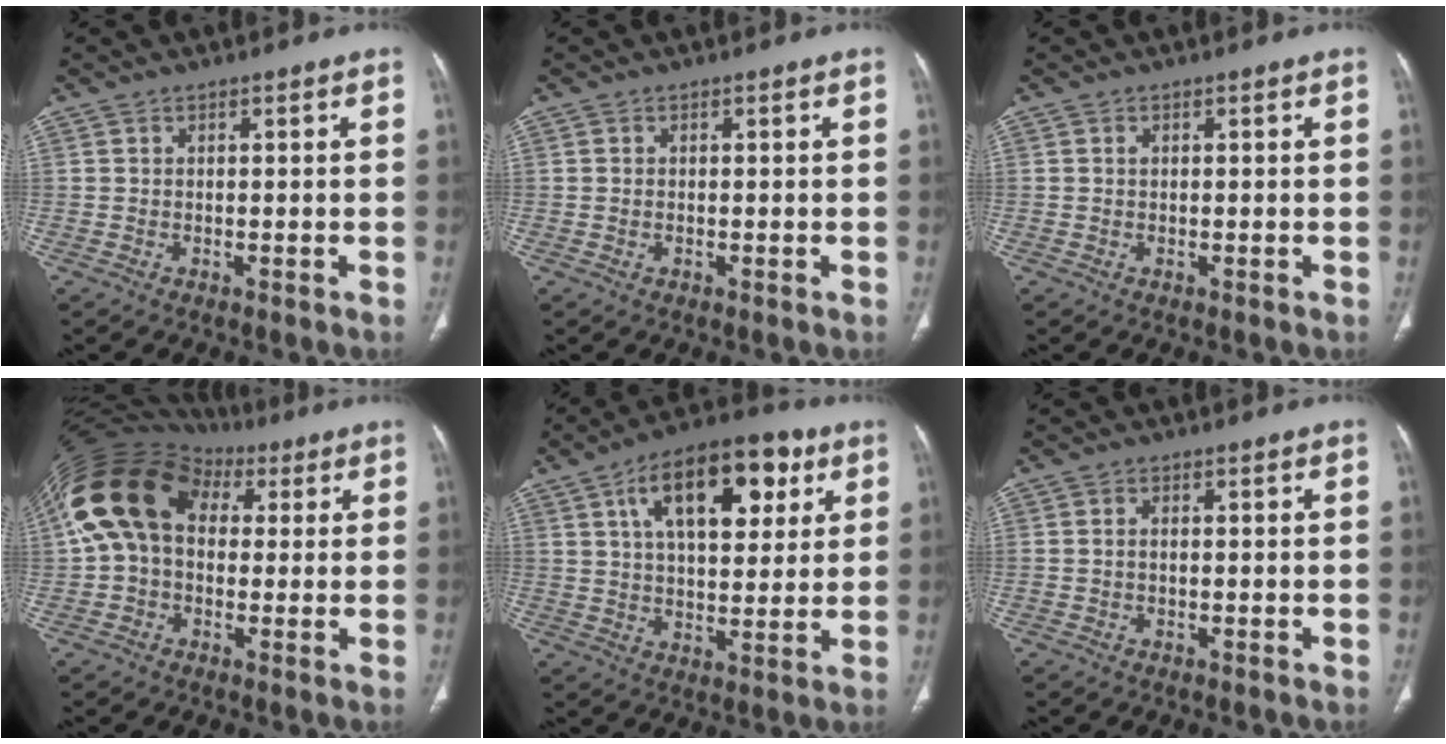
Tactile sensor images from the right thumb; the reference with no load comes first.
{"total": 0.5, "force": [0.0, 0.4, 0.3], "torque": [-0.012, 0.003, 0.002]}
{"total": 0.5, "force": [0.1, 0.4, 0.3], "torque": [-0.006, 0.001, 0.002]}
{"total": 17.1, "force": [4.1, 12.2, 11.2], "torque": [-0.208, 0.049, 0.067]}
{"total": 18.4, "force": [7.3, 9.2, 14.1], "torque": [-0.180, -0.005, 0.111]}
{"total": 1.1, "force": [-0.1, 0.7, 0.8], "torque": [-0.016, 0.003, -0.002]}